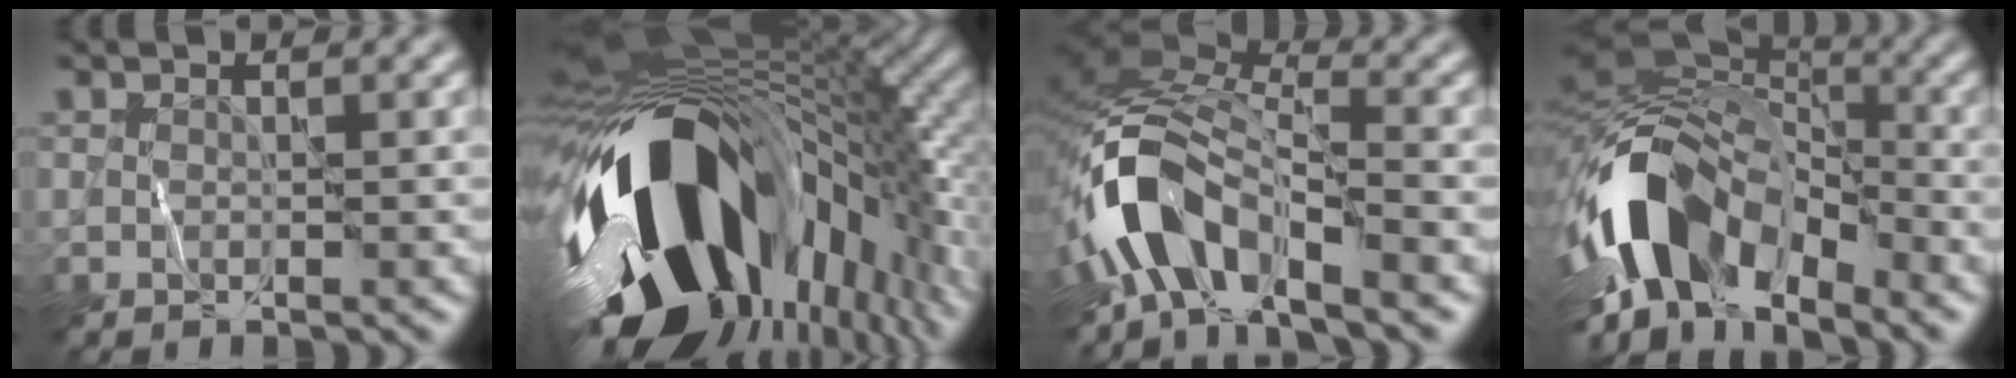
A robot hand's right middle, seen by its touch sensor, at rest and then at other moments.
{"total": 18.0, "force": [-4.9, 10.2, 14.0], "torque": [-0.239, -0.031, -0.080]}
{"total": 7.8, "force": [-4.8, 3.4, 5.1], "torque": [-0.088, 0.007, -0.106]}
{"total": 12.8, "force": [-5.6, 6.9, 9.2], "torque": [-0.166, 0.002, -0.112]}